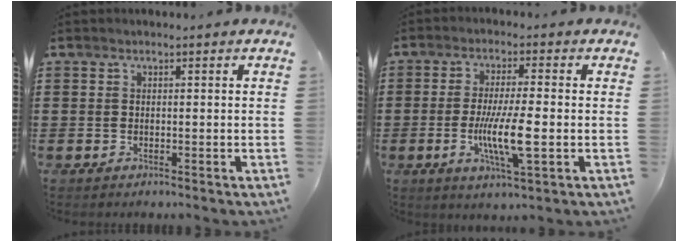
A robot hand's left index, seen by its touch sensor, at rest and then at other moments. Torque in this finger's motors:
{"motor_torque": [1.78, 0.36, 0.83, 0.21]}